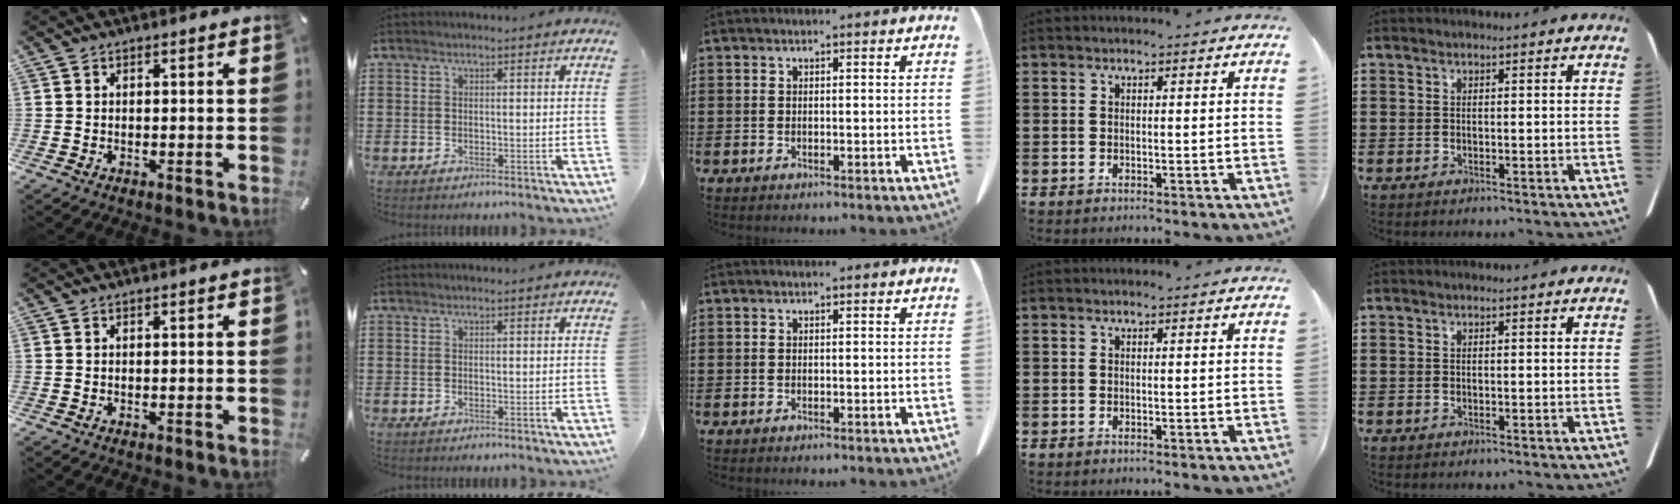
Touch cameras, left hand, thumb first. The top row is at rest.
{}